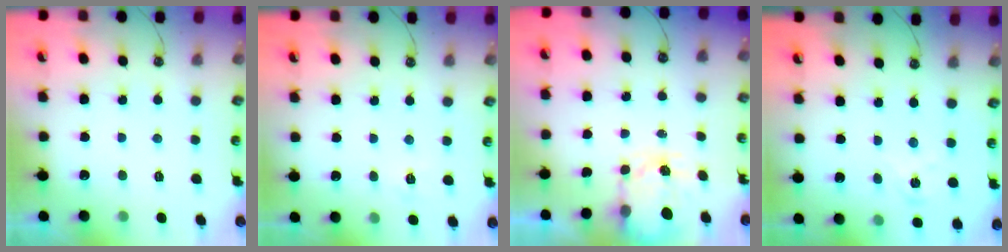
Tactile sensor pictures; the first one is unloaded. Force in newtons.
{"total": 3.8, "press": 3.8, "slide": 0.3}
{"total": 3.5, "press": 3.5, "slide": 0.3}
{"total": 3.3, "press": 3.3, "slide": 0.5}